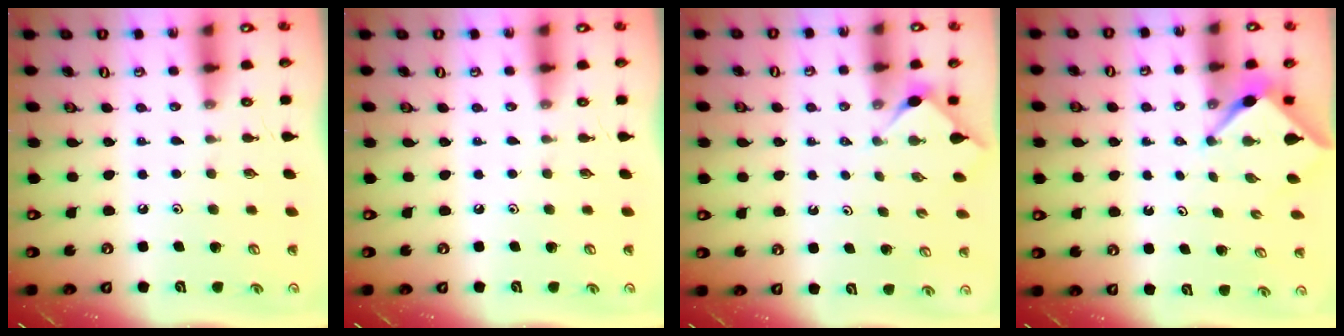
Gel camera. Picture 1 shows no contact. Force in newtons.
{"total": 0.0}
{"total": 3.2, "press": 3.2, "slide": 0.5}
{"total": 3.7, "press": 3.7, "slide": 0.3}